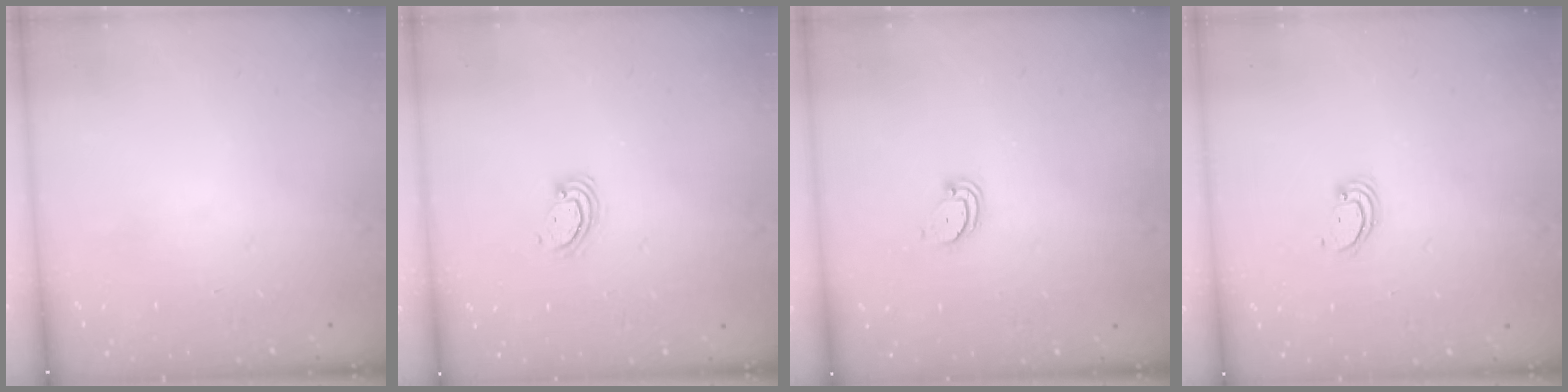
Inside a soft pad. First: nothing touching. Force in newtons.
{"total": 2.6, "press": 2.6, "slide": 0.3}
{"total": 2.1, "press": 2.1, "slide": 0.1}
{"total": 1.7, "press": 1.7, "slide": 0.1}